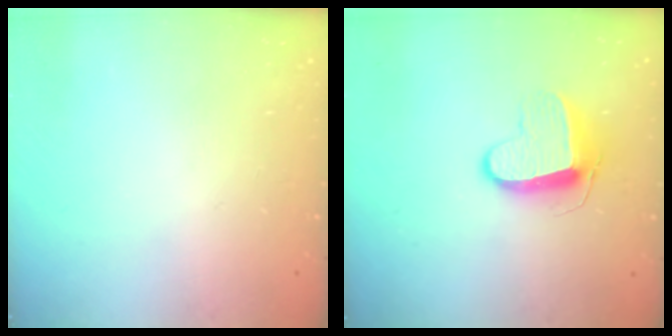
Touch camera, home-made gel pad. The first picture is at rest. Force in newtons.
{"total": 9.2, "press": 9.2, "slide": 0.3}